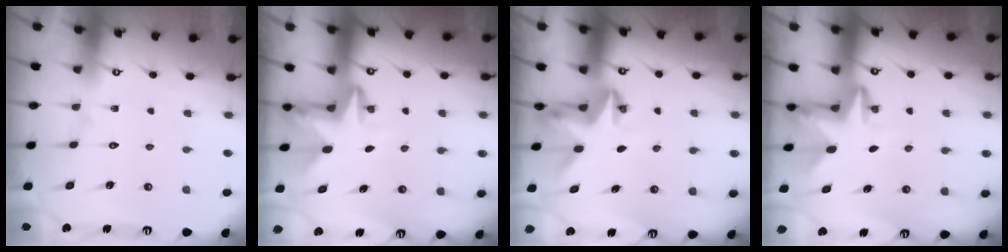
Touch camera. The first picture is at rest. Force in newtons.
{"total": 3.3, "press": 3.2, "slide": 0.7}
{"total": 3.4, "press": 3.4, "slide": 0.2}
{"total": 3.1, "press": 3.0, "slide": 0.7}